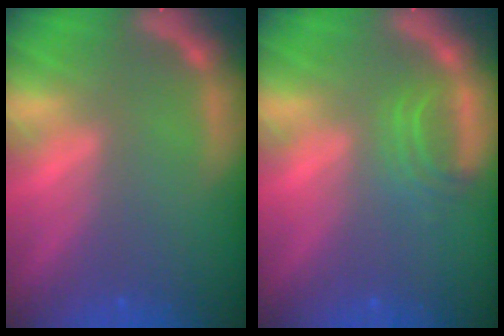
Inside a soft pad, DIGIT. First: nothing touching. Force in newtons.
{"total": 2.5}